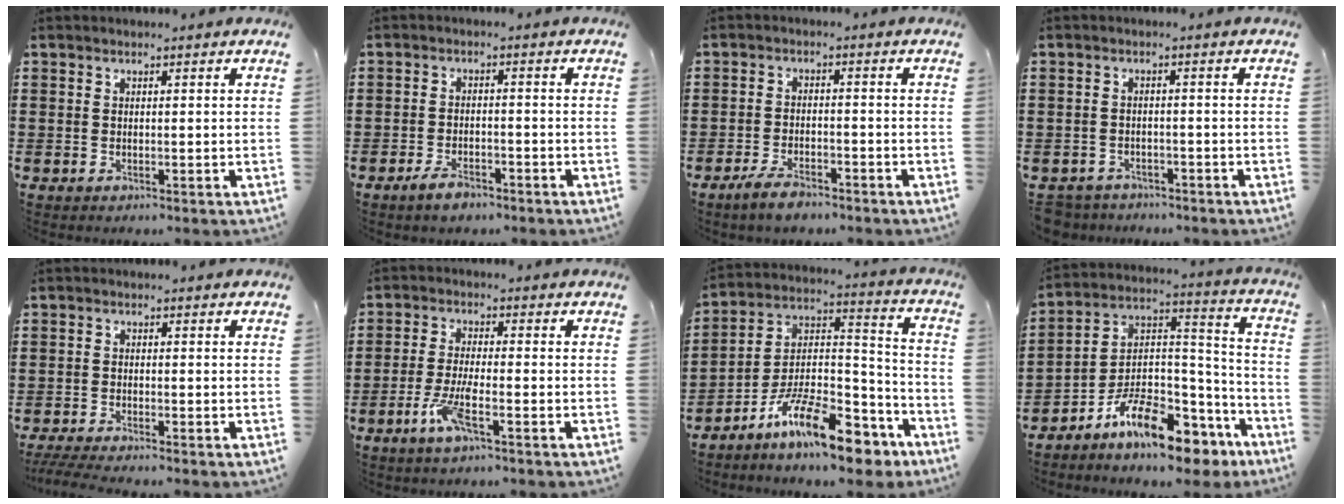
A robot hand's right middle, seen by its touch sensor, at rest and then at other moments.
{"total": 3.0, "force": [-2.2, 1.0, 1.7], "torque": [-0.037, 0.000, -0.043]}
{"total": 3.8, "force": [-3.0, 1.0, 2.0], "torque": [-0.048, 0.001, -0.061]}
{"total": 2.5, "force": [-2.4, 0.6, -0.1], "torque": [-0.008, -0.003, -0.054]}
{"total": 2.5, "force": [-2.2, 0.0, 1.1], "torque": [-0.025, -0.004, -0.045]}
{"total": 5.4, "force": [-2.9, 0.9, 4.4], "torque": [-0.092, -0.004, -0.054]}
{"total": 14.3, "force": [-10.4, 3.7, 9.1], "torque": [-0.169, 0.027, -0.193]}
{"total": 10.9, "force": [-8.1, 3.7, 6.3], "torque": [-0.121, 0.020, -0.158]}